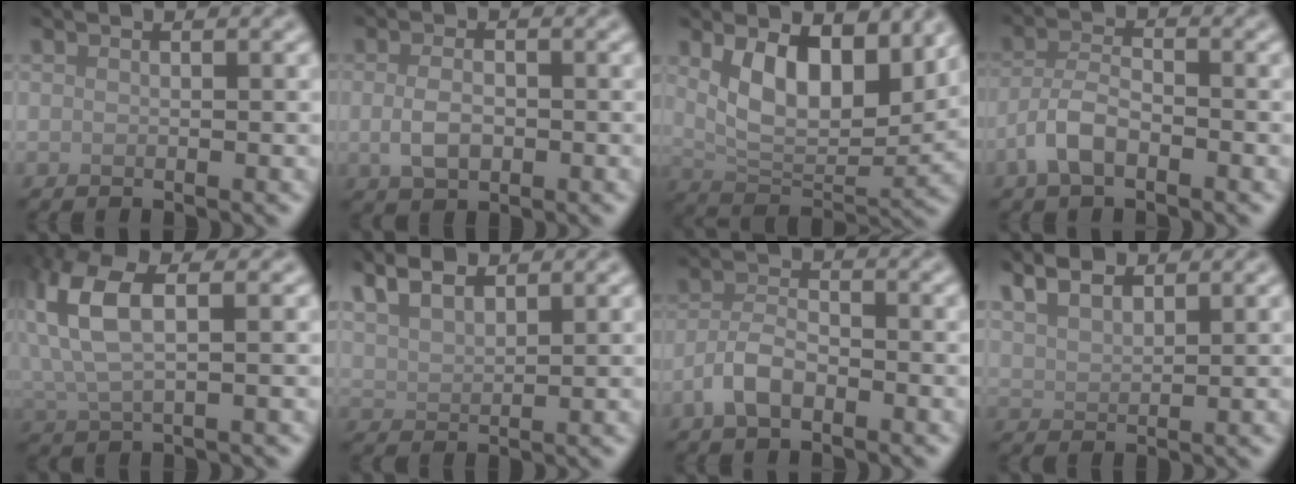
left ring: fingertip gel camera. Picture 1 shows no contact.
{"total": 2.7, "force": [-0.4, 1.6, 2.1], "torque": [-0.044, -0.003, -0.008]}
{"total": 8.3, "force": [2.9, 4.3, 6.5], "torque": [-0.114, -0.014, 0.050]}
{"total": 3.4, "force": [-1.9, 1.5, 2.3], "torque": [-0.048, 0.005, -0.045]}
{"total": 6.2, "force": [1.8, 2.6, 5.3], "torque": [-0.131, 0.014, 0.035]}
{"total": 4.3, "force": [3.3, 1.6, 2.3], "torque": [-0.048, 0.015, 0.051]}
{"total": 3.1, "force": [-1.7, 1.4, 2.1], "torque": [-0.042, 0.005, -0.042]}
{"total": 3.5, "force": [2.8, 1.3, 1.7], "torque": [-0.039, 0.009, 0.056]}